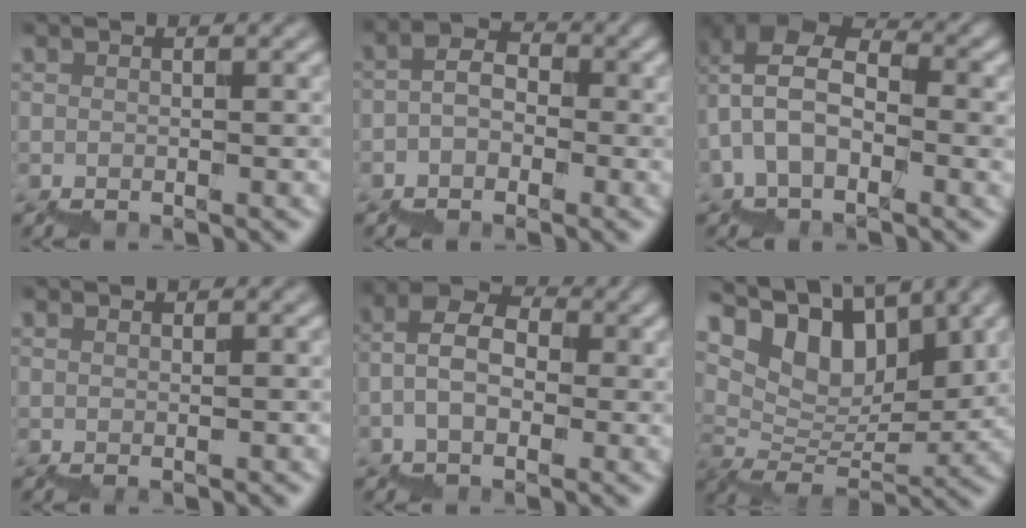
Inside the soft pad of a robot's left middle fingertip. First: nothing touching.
{"total": 2.0, "force": [-0.5, 1.6, 1.1], "torque": [-0.023, 0.019, -0.017]}
{"total": 7.2, "force": [-0.4, 4.7, 5.5], "torque": [-0.097, 0.031, -0.012]}
{"total": 0.6, "force": [0.4, 0.2, 0.3], "torque": [0.005, -0.001, 0.010]}
{"total": 3.5, "force": [0.0, 2.3, 2.6], "torque": [-0.054, 0.031, -0.009]}
{"total": 8.7, "force": [7.4, 3.2, 3.1], "torque": [-0.067, 0.017, 0.123]}